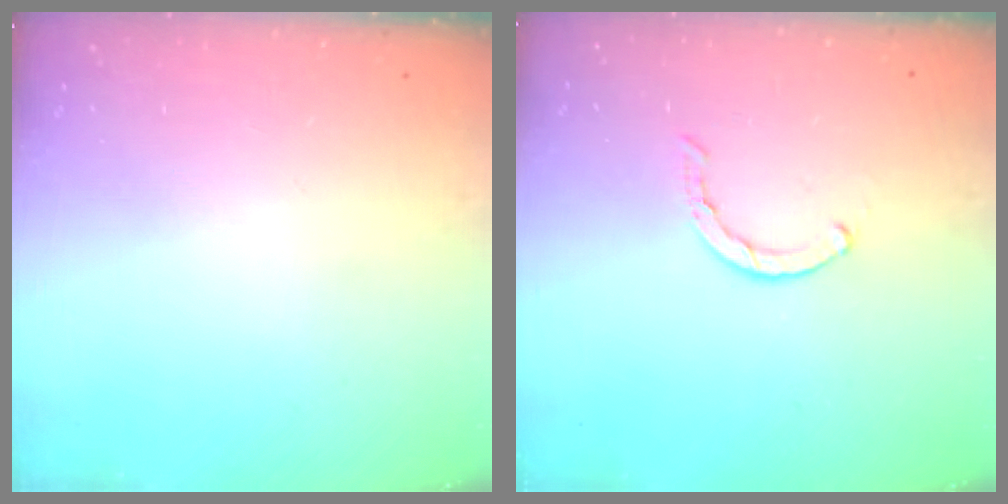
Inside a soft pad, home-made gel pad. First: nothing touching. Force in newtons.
{"total": 0.5, "press": 0.5, "slide": 0.2}